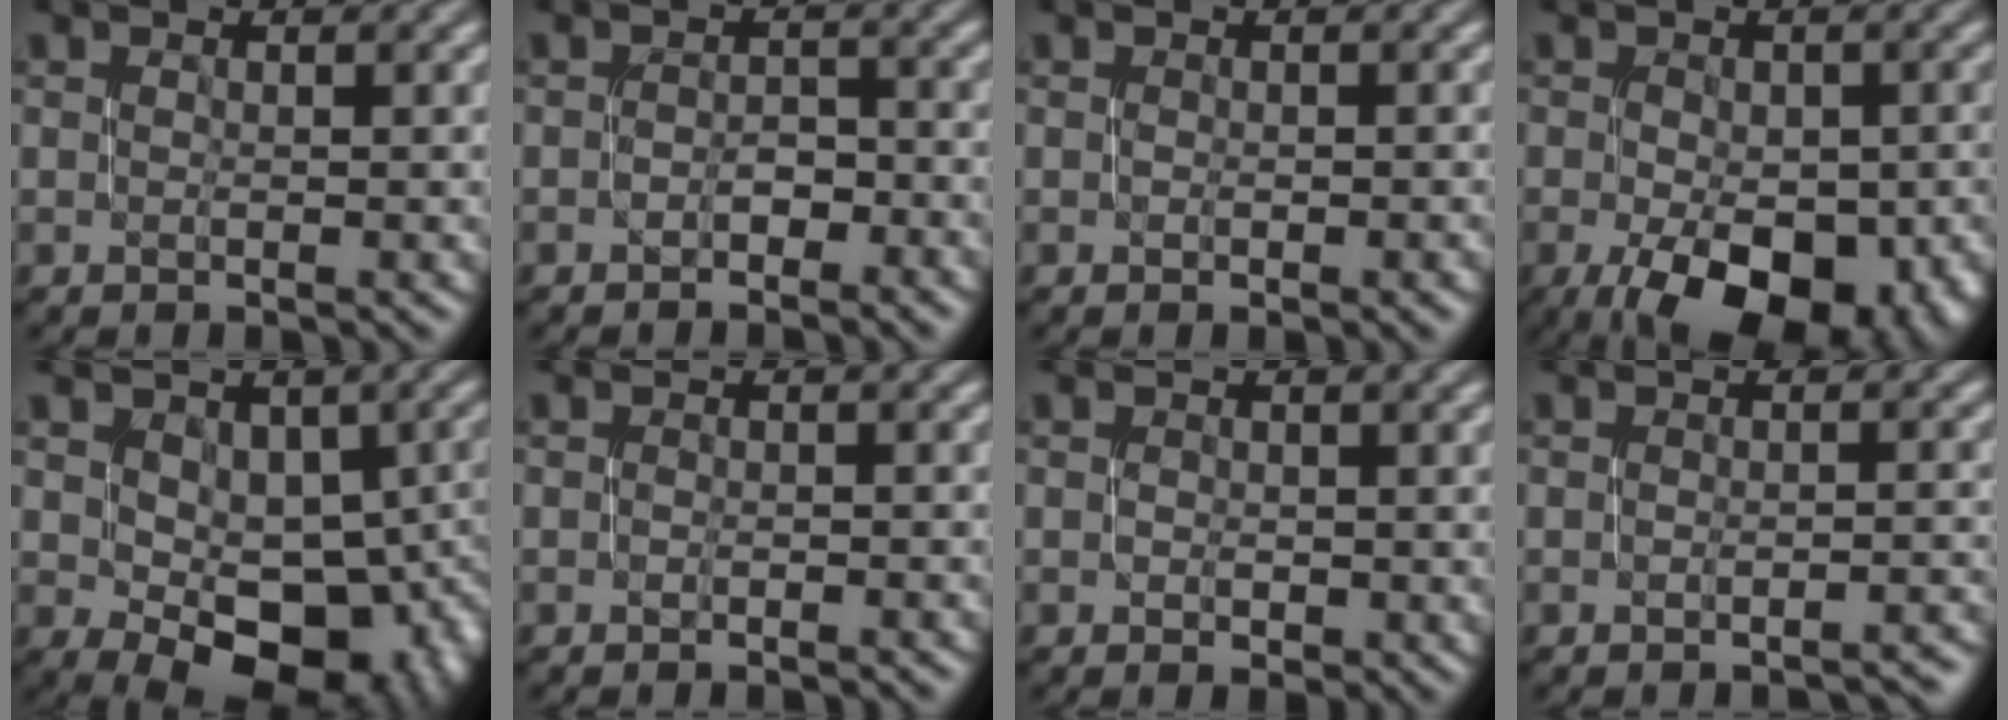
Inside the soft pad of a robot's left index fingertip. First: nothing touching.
{"total": 1.0, "force": [-0.9, 0.3, 0.3], "torque": [-0.004, 0.005, -0.017]}
{"total": 0.0}
{"total": 12.1, "force": [-5.2, 6.3, 8.9], "torque": [-0.122, -0.031, -0.063]}
{"total": 9.7, "force": [-1.3, 6.6, 7.0], "torque": [-0.091, -0.022, -0.008]}
{"total": 0.0}
{"total": 0.9, "force": [0.0, 0.8, 0.5], "torque": [-0.007, -0.001, 0.004]}
{"total": 1.6, "force": [-1.2, 0.5, 0.9], "torque": [-0.002, 0.001, -0.021]}